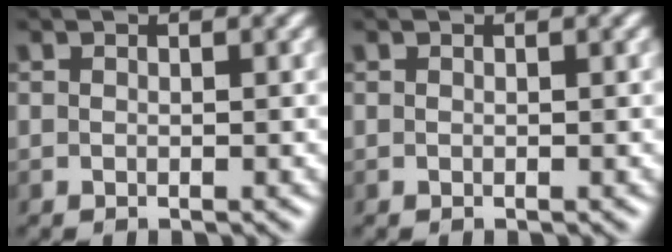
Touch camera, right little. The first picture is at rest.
{"total": 0.0}